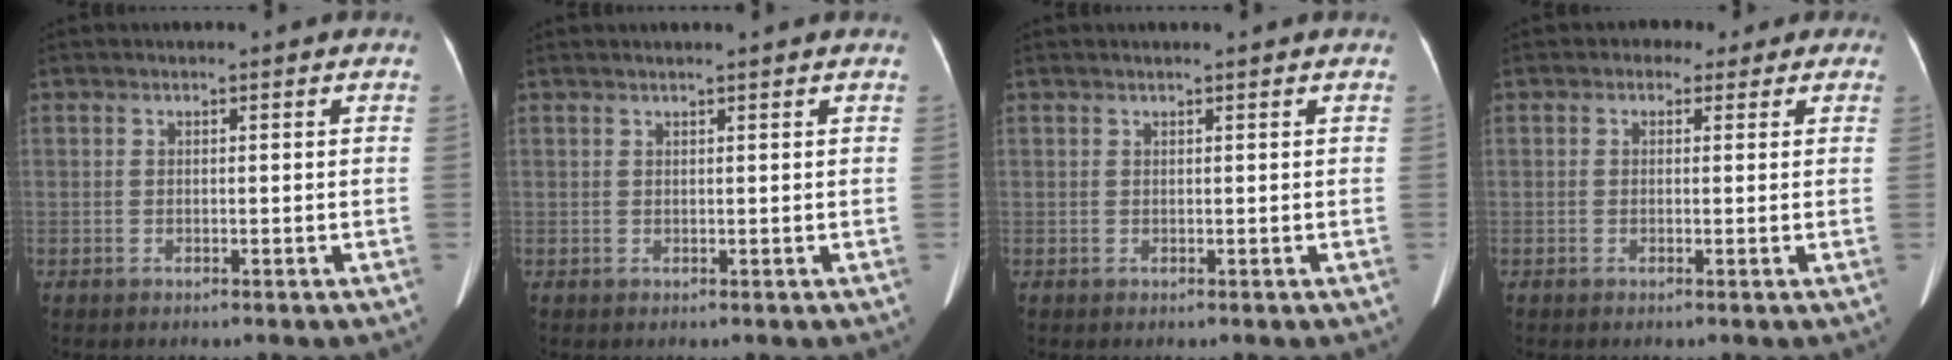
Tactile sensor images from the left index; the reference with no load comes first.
{"total": 2.0, "force": [1.7, -0.3, 0.9], "torque": [-0.012, 0.015, 0.028]}
{"total": 0.9, "force": [0.8, -0.2, 0.4], "torque": [-0.009, 0.016, 0.017]}
{"total": 3.1, "force": [1.6, 2.4, 0.9], "torque": [-0.001, 0.018, 0.014]}